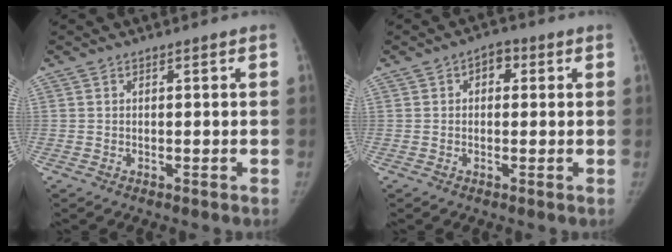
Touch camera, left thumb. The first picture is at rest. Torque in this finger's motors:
{"motor_torque": [0.66, 0.51, 0.71, -0.21, 0.07]}